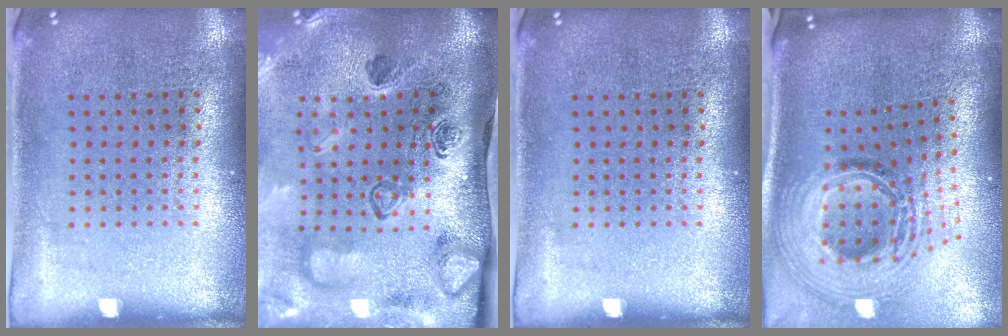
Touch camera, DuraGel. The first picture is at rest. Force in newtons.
{"total": 4.7, "press": 3.2, "slide": 3.4}
{"total": 0.0}
{"total": 2.5, "press": 1.8, "slide": 1.8}